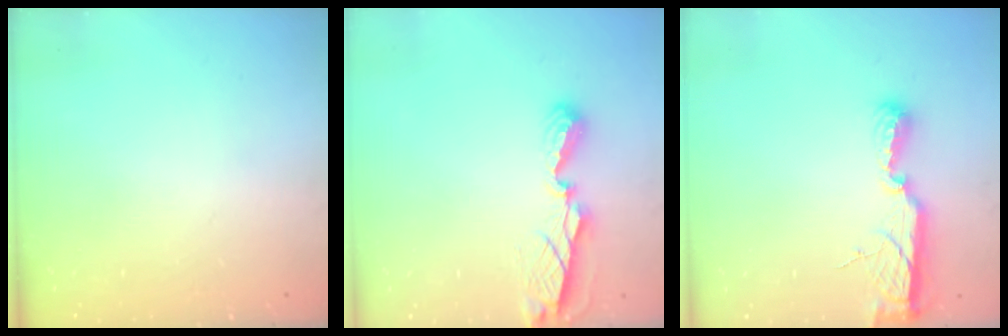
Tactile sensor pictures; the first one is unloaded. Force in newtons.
{"total": 7.7, "press": 7.7, "slide": 0.7}
{"total": 9.5, "press": 9.2, "slide": 2.7}